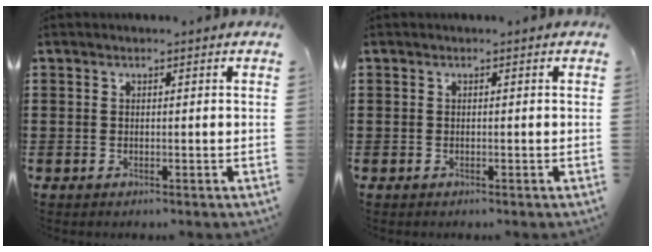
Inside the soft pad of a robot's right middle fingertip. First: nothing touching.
{"total": 0.0}